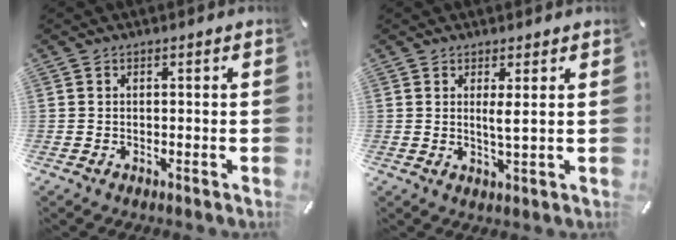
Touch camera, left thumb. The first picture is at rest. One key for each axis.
{"total": 2.9, "fx": 1.0, "fy": 0.3, "fz": 2.7, "tx": -0.048, "ty": -0.006, "tz": 0.015}